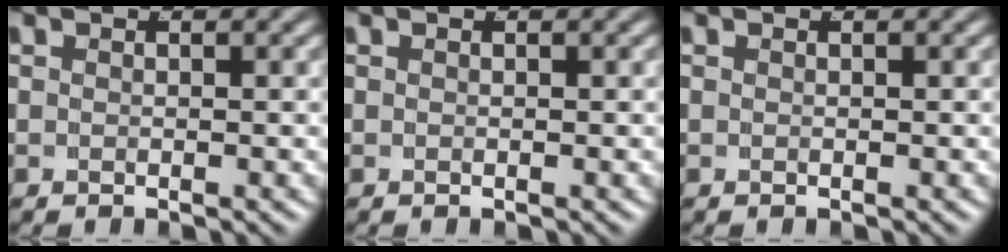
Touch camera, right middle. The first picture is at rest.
{"total": 0.0}
{"total": 0.0}